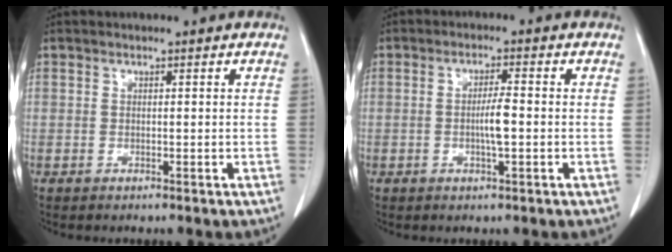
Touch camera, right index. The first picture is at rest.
{"total": 3.7, "force": [-0.5, 0.3, 3.7], "torque": [-0.069, -0.002, -0.010]}